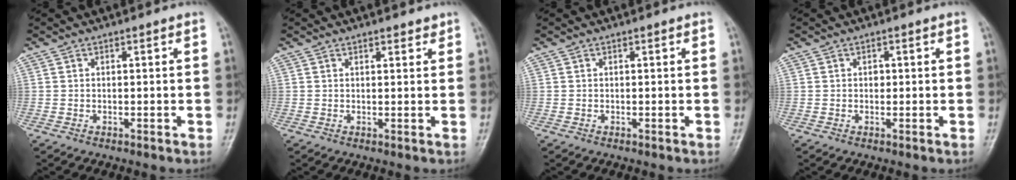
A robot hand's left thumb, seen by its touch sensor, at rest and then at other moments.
{"total": 1.8, "force": [1.5, 0.8, 0.8], "torque": [-0.002, -0.007, 0.017]}
{"total": 0.0}
{"total": 0.8, "force": [0.1, 0.7, 0.4], "torque": [0.000, 0.003, 0.000]}